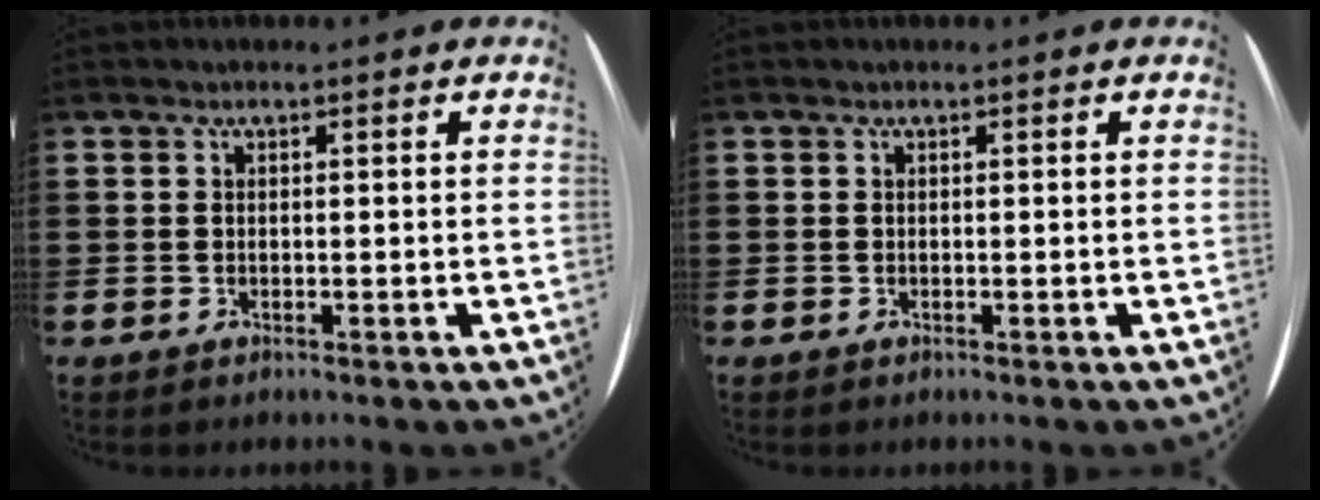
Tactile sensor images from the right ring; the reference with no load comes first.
{"total": 0.0}